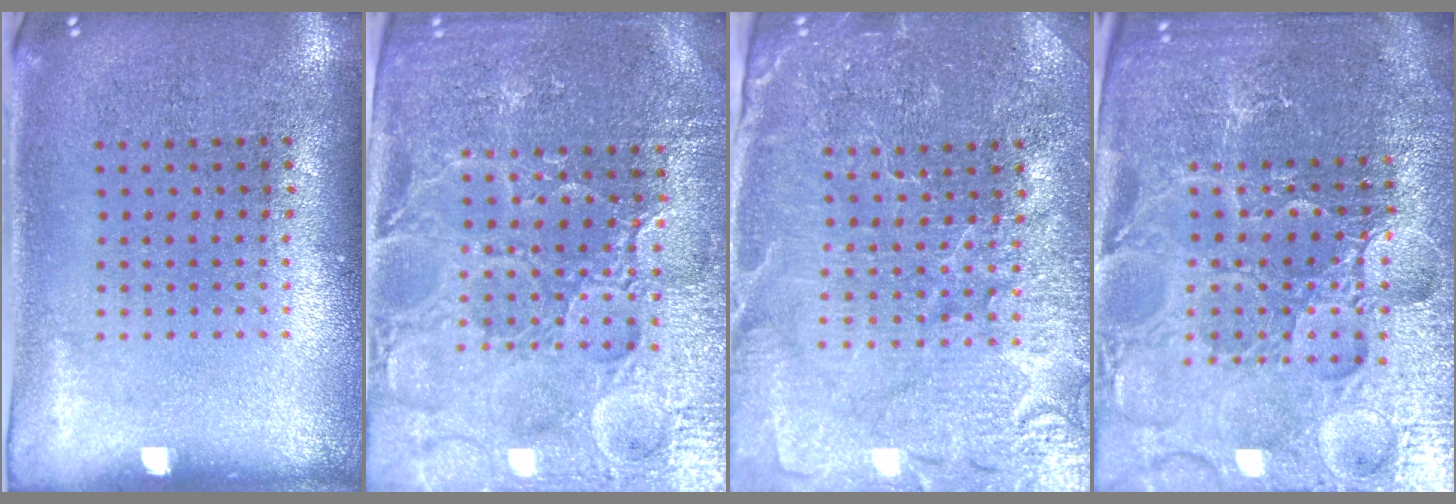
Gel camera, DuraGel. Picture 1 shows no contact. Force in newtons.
{"total": 4.6, "press": 4.4, "slide": 1.5}
{"total": 4.1, "press": 3.9, "slide": 1.3}
{"total": 6.2, "press": 5.6, "slide": 2.7}